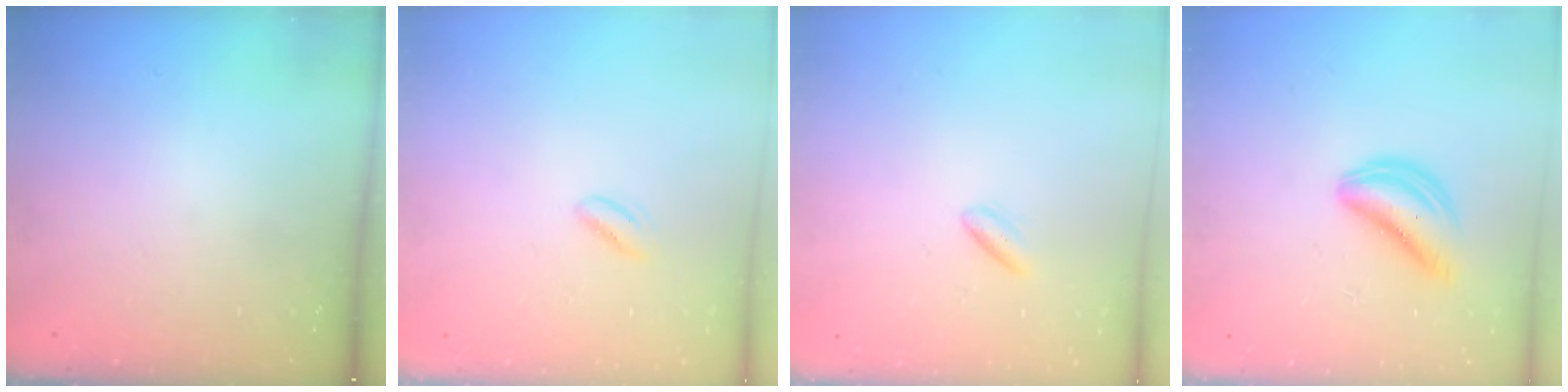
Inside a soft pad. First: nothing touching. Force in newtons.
{"total": 2.6, "press": 2.5, "slide": 0.6}
{"total": 2.5, "press": 2.2, "slide": 1.2}
{"total": 6.2, "press": 6.2, "slide": 1.1}